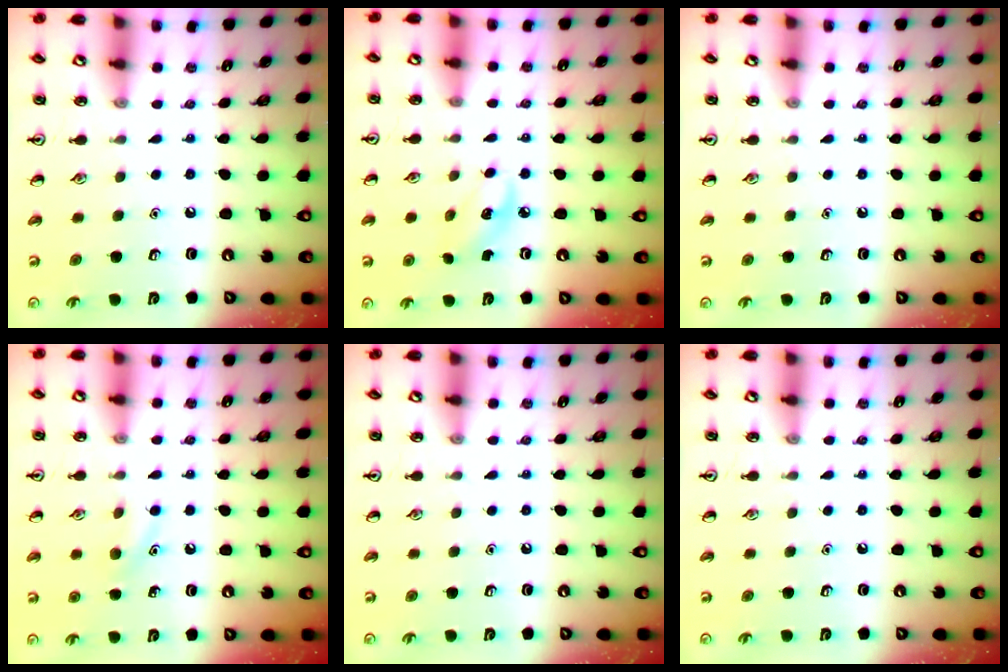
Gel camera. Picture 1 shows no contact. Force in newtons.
{"total": 3.0, "press": 2.9, "slide": 0.8}
{"total": 0.0}
{"total": 6.2, "press": 5.9, "slide": 1.7}
{"total": 0.0}
{"total": 0.0}